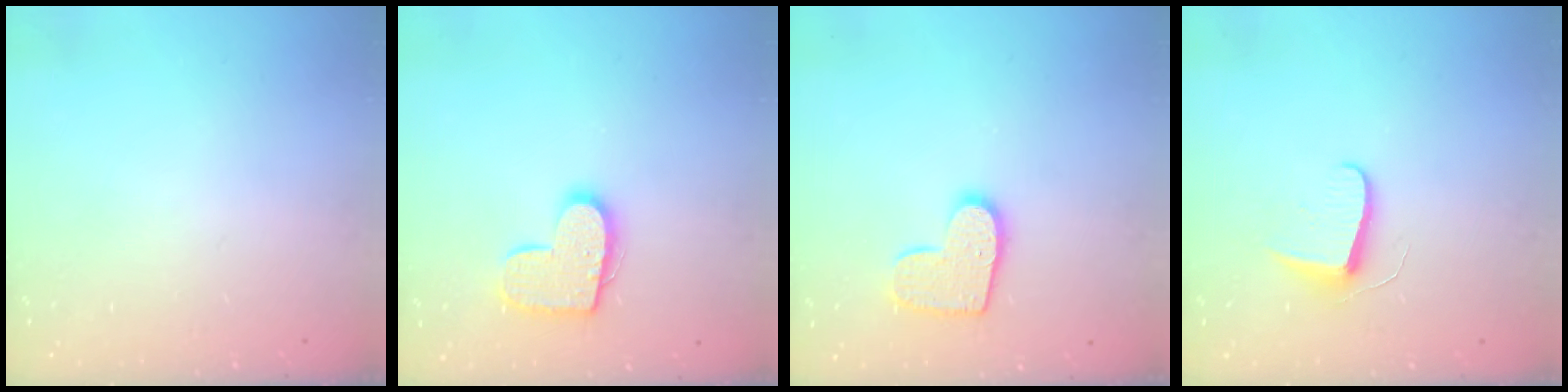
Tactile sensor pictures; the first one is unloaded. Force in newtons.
{"total": 12.4, "press": 12.4, "slide": 0.6}
{"total": 11.2, "press": 11.2, "slide": 0.6}
{"total": 7.1, "press": 7.1, "slide": 0.7}